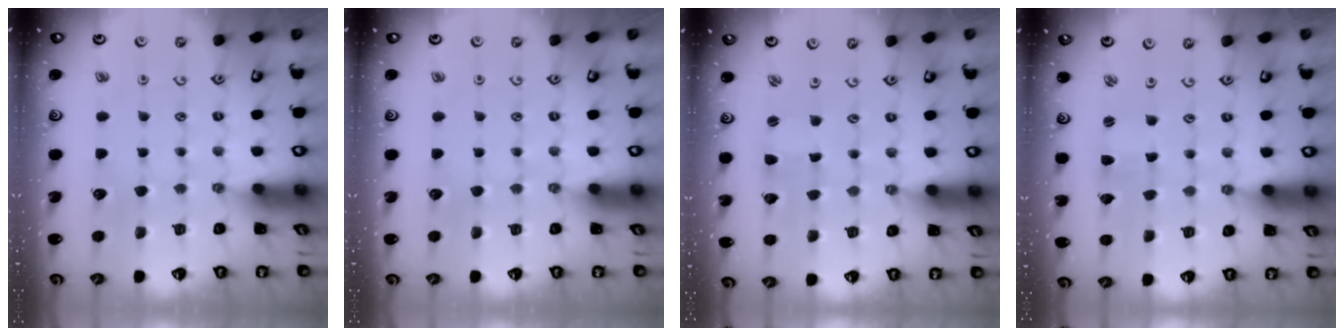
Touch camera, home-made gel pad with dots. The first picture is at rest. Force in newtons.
{"total": 0.0}
{"total": 0.0}
{"total": 1.7, "press": 1.6, "slide": 0.3}